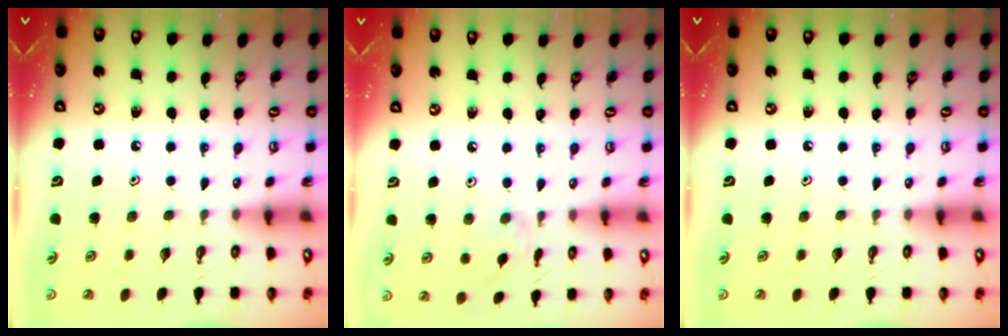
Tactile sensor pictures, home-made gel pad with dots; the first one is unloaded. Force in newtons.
{"total": 2.8, "press": 2.7, "slide": 0.4}
{"total": 0.0}